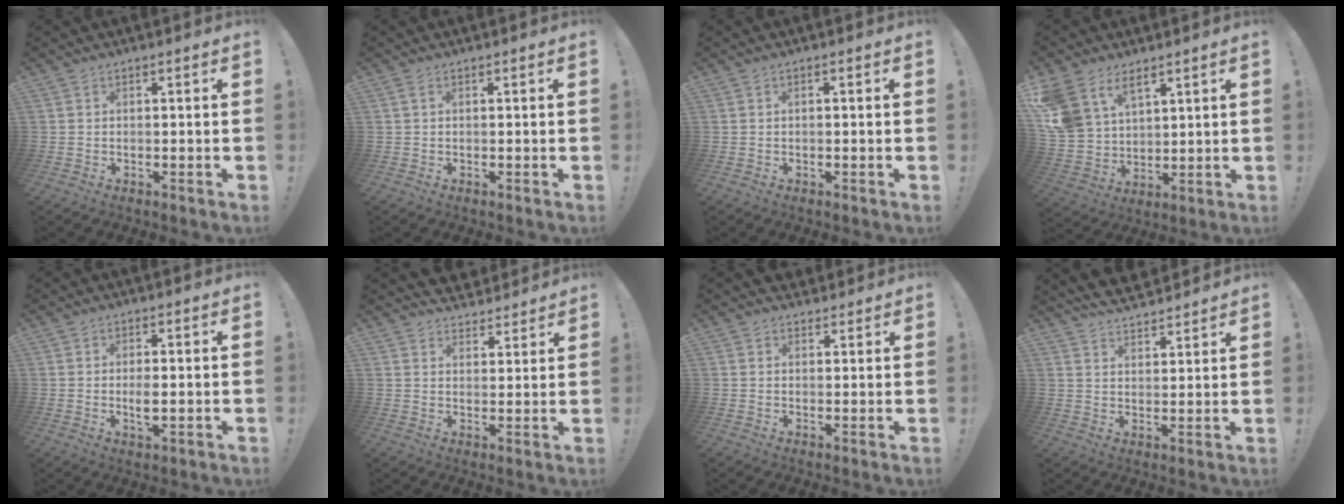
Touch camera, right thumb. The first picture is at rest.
{"total": 1.0, "force": [0.4, 0.2, 0.9], "torque": [-0.021, 0.001, 0.007]}
{"total": 0.5, "force": [-0.3, 0.0, 0.4], "torque": [-0.011, 0.002, -0.005]}
{"total": 12.1, "force": [7.7, 7.8, 5.1], "torque": [-0.117, -0.051, 0.153]}
{"total": 3.1, "force": [0.2, 1.6, 2.6], "torque": [-0.040, -0.007, -0.001]}
{"total": 4.8, "force": [4.2, 2.3, 0.4], "torque": [-0.006, -0.036, 0.078]}
{"total": 2.7, "force": [2.1, 1.6, 0.1], "torque": [0.009, -0.015, 0.038]}
{"total": 6.5, "force": [6.0, 2.2, 1.6], "torque": [-0.034, -0.048, 0.110]}